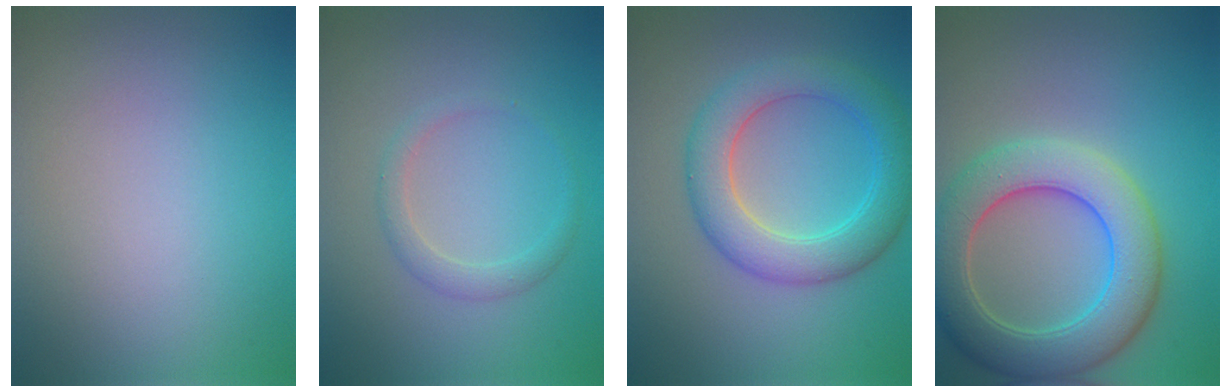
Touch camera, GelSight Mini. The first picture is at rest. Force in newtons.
{"total": 1.6, "press": 1.6, "slide": 0.1}
{"total": 5.7, "press": 5.7, "slide": 0.1}
{"total": 7.8, "press": 7.8, "slide": 0.9}